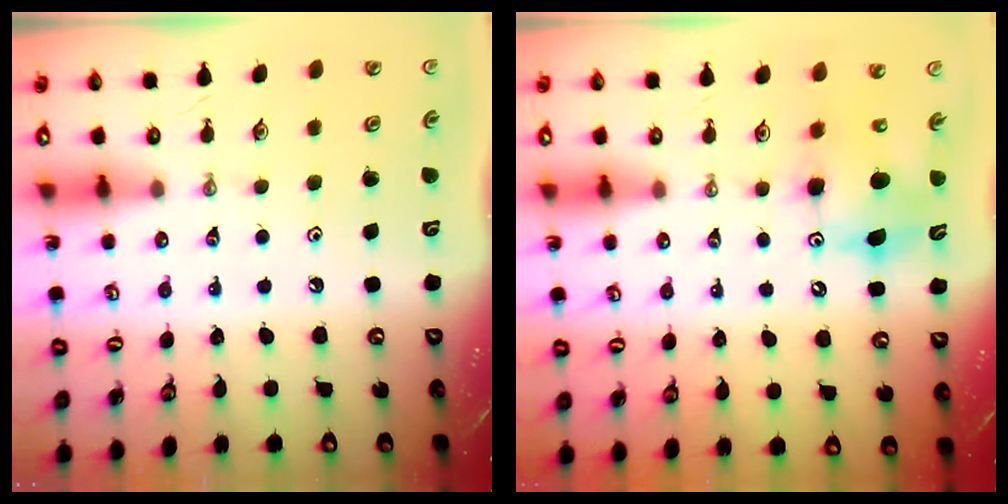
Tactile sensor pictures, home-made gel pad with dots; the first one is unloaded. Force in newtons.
{"total": 9.7, "press": 9.7, "slide": 0.4}